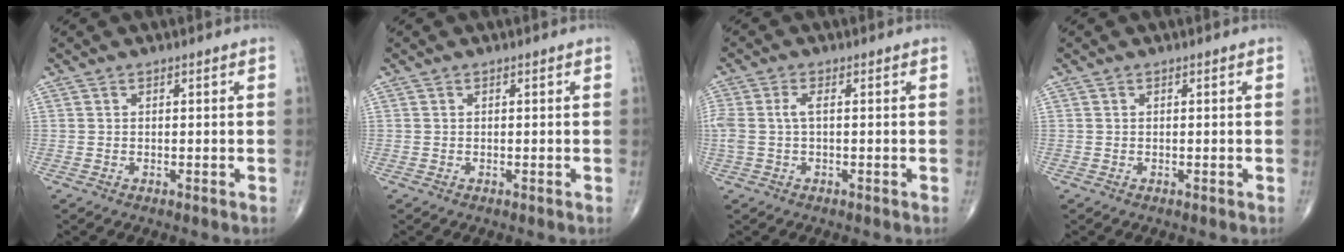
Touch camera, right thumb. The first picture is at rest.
{"total": 0.0}
{"total": 3.6, "force": [0.3, 1.4, 3.3], "torque": [-0.098, 0.013, 0.006]}
{"total": 0.0}